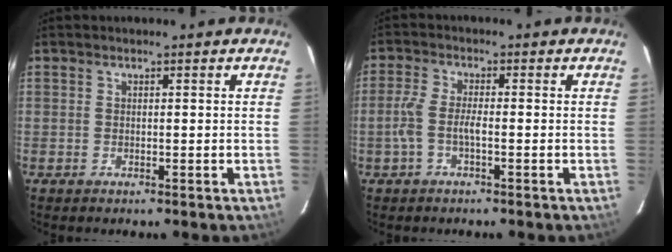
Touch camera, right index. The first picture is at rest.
{"total": 4.0, "force": [-1.3, 0.9, 3.7], "torque": [-0.084, 0.003, -0.026]}